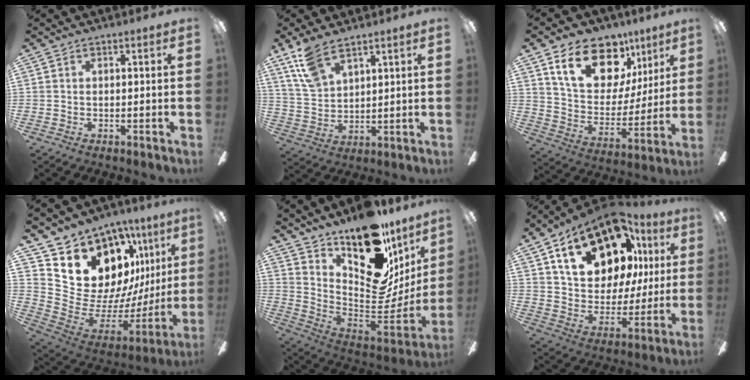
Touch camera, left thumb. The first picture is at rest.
{"total": 9.7, "force": [7.4, 3.9, 5.1], "torque": [-0.118, -0.024, 0.143]}
{"total": 20.0, "force": [11.8, 12.4, 10.4], "torque": [-0.165, -0.058, 0.212]}
{"total": 17.5, "force": [11.1, 11.6, 7.1], "torque": [-0.109, -0.097, 0.232]}
{"total": 21.4, "force": [12.8, 10.5, 13.5], "torque": [-0.156, -0.114, 0.227]}
{"total": 22.9, "force": [12.9, 12.7, 14.1], "torque": [-0.243, -0.062, 0.225]}